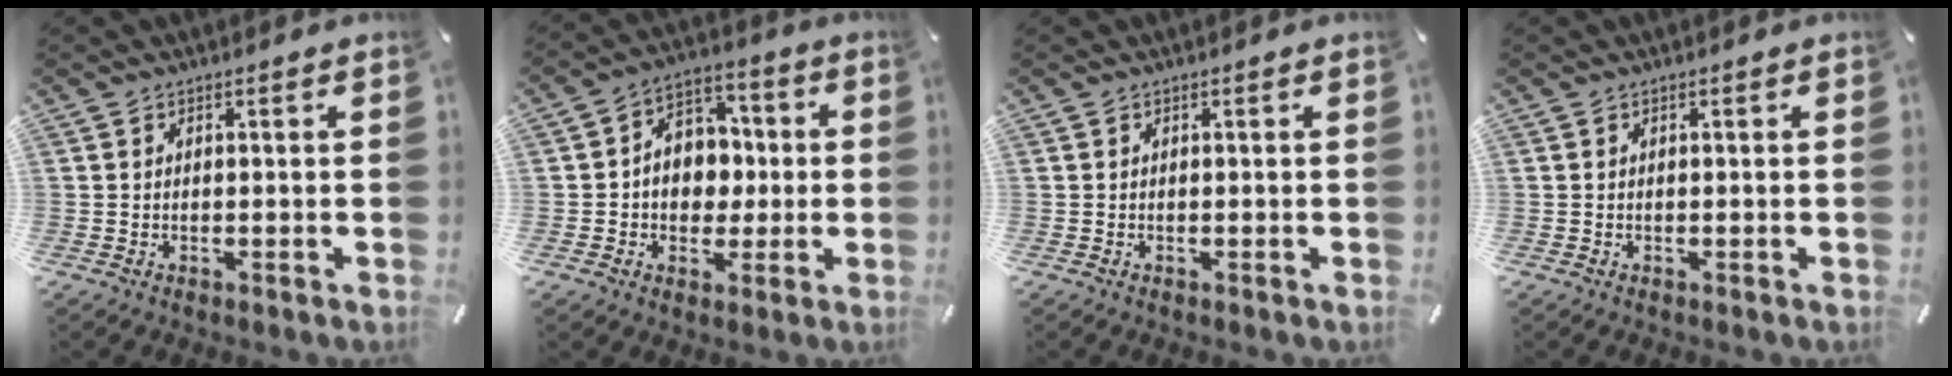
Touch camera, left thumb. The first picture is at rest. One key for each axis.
{"total": 9.1, "fx": -0.8, "fy": 8.0, "fz": 4.3, "tx": -0.065, "ty": 0.015, "tz": -0.010}
{"total": 0.0}
{"total": 0.0}